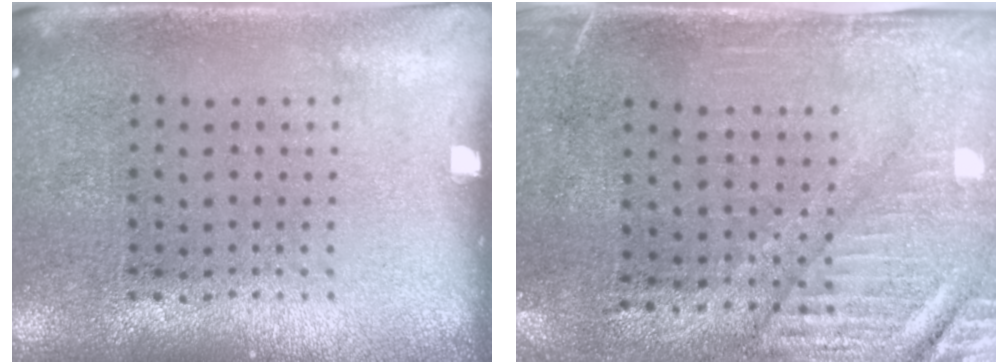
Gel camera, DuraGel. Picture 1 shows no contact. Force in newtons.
{"total": 3.0, "press": 2.6, "slide": 1.5}